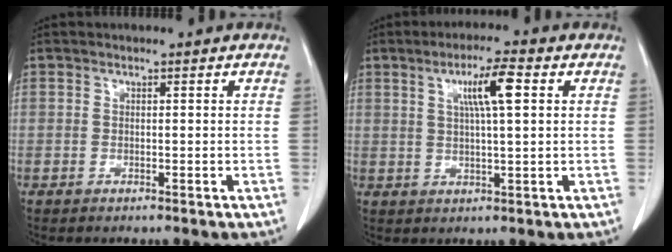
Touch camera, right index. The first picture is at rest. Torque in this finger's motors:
{"motor_torque": [0.30, 0.22, 0.17, 0.08]}